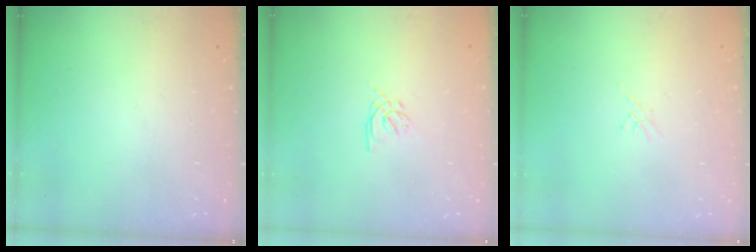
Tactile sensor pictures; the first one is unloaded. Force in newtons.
{"total": 1.6, "press": 1.5, "slide": 0.6}
{"total": 2.3, "press": 2.2, "slide": 0.3}